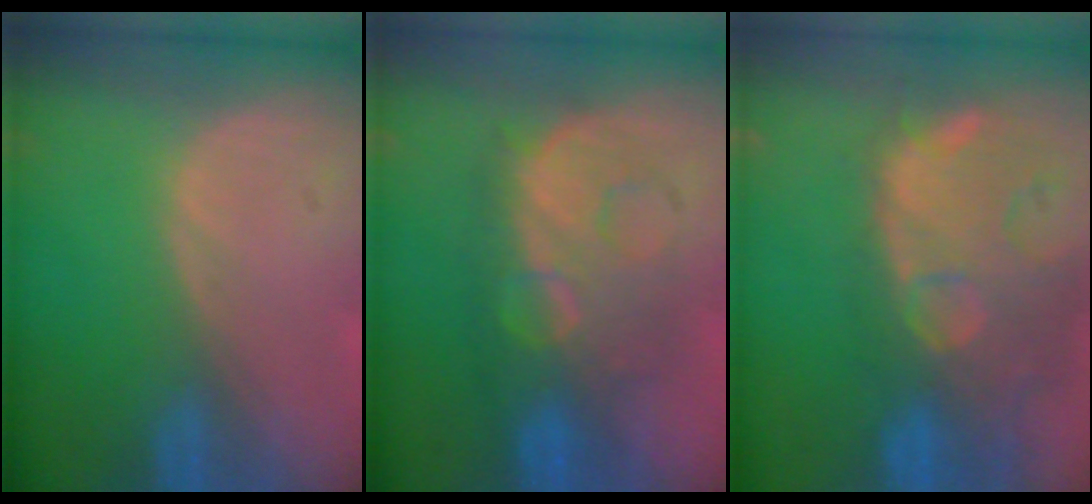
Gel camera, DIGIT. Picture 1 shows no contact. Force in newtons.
{"total": 8.8, "press": 8.8, "slide": 0.4}
{"total": 14.0, "press": 11.5, "slide": 8.1}